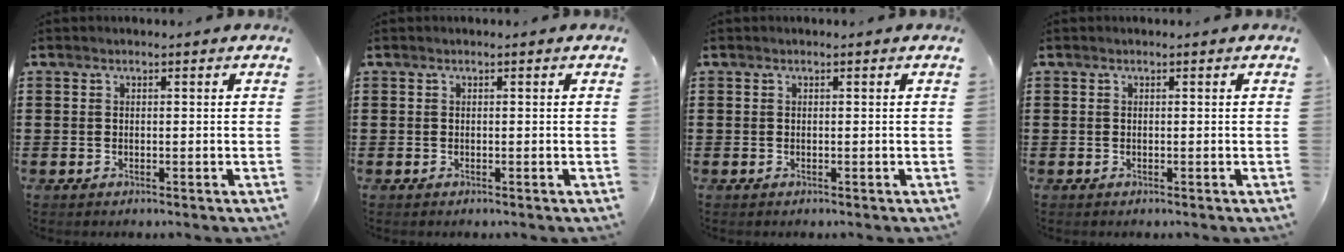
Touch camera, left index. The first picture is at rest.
{"total": 0.0}
{"total": 0.0}
{"total": 0.0}